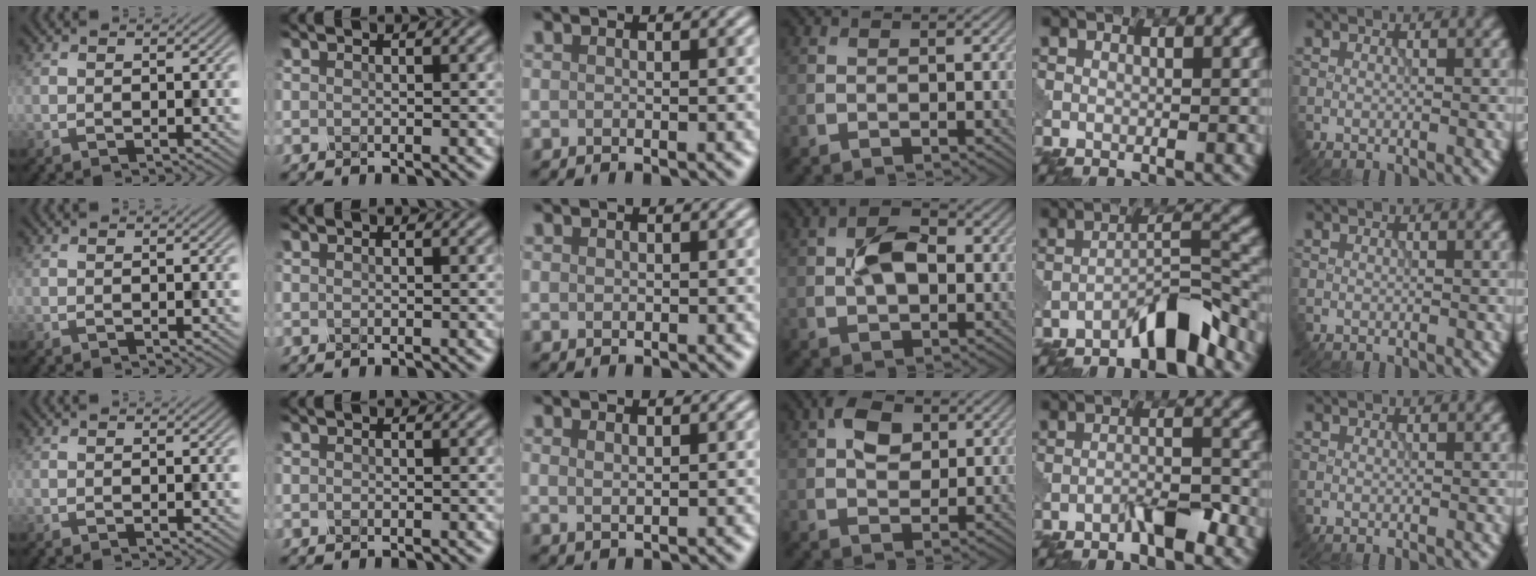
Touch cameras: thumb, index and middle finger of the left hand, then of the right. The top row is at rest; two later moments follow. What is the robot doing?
{"motion": "insert", "object": "pin"}